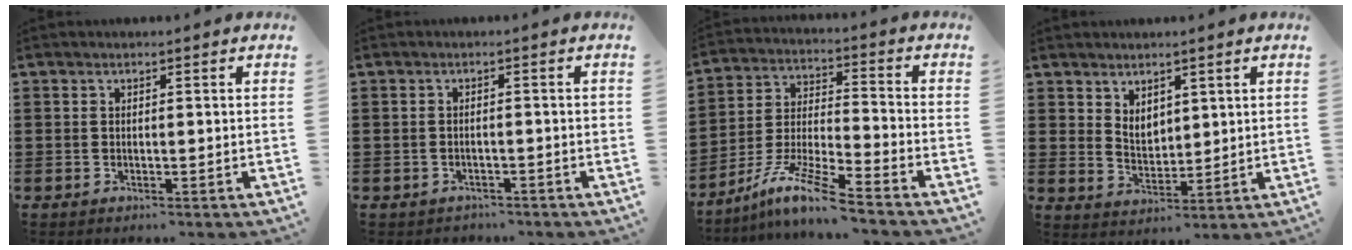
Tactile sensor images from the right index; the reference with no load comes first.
{"total": 0.9, "force": [-0.7, 0.5, 0.2], "torque": [-0.008, -0.001, -0.016]}
{"total": 10.0, "force": [-8.1, 0.0, 5.8], "torque": [-0.126, 0.000, -0.164]}
{"total": 3.5, "force": [2.6, 2.1, 1.2], "torque": [-0.023, -0.001, 0.047]}